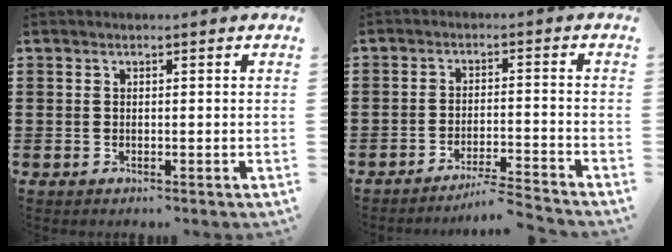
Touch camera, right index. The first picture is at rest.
{"total": 4.0, "force": [-3.8, -0.3, 1.2], "torque": [-0.029, -0.008, -0.079]}